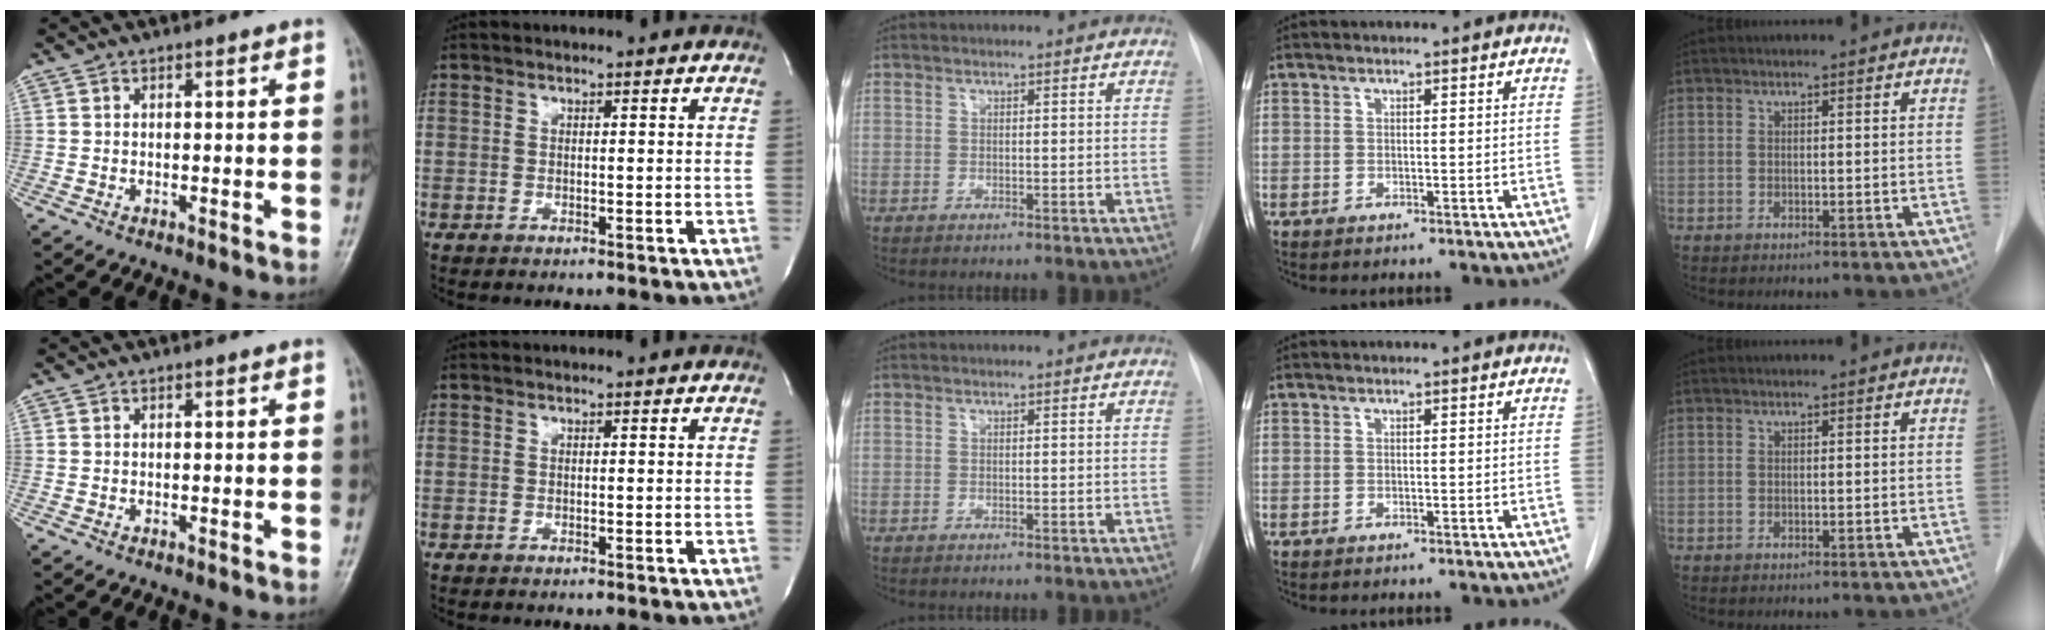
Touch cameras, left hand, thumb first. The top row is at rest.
{}